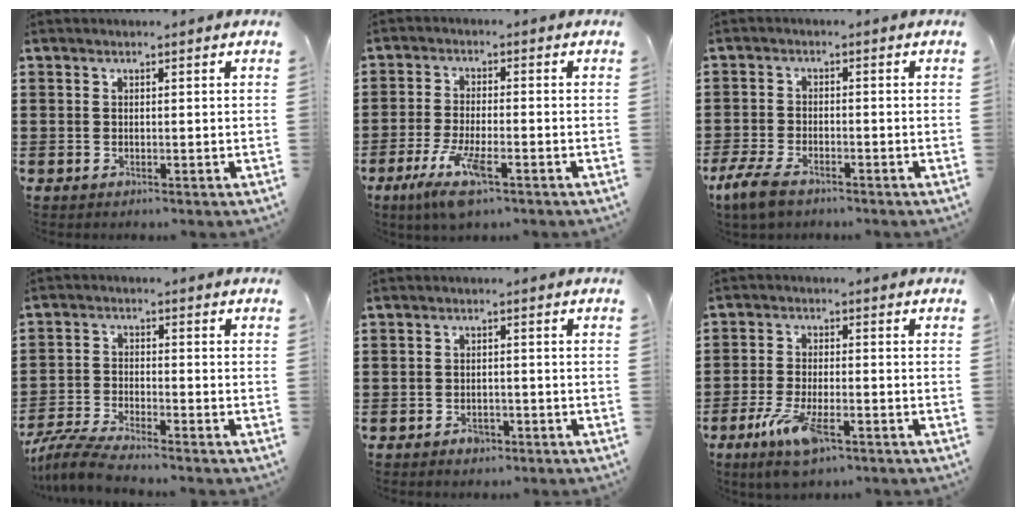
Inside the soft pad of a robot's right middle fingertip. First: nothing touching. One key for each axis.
{"total": 7.2, "fx": -3.9, "fy": 1.5, "fz": 5.8, "tx": -0.123, "ty": -0.016, "tz": -0.070}
{"total": 4.6, "fx": -3.4, "fy": 1.7, "fz": 2.6, "tx": -0.071, "ty": -0.005, "tz": -0.070}
{"total": 5.3, "fx": -4.9, "fy": 0.3, "fz": 2.0, "tx": -0.053, "ty": -0.009, "tz": -0.098}
{"total": 1.5, "fx": -1.1, "fy": 0.8, "fz": 0.6, "tx": -0.015, "ty": -0.001, "tz": -0.023}
{"total": 7.8, "fx": -3.9, "fy": 2.6, "fz": 6.2, "tx": -0.134, "ty": -0.014, "tz": -0.071}